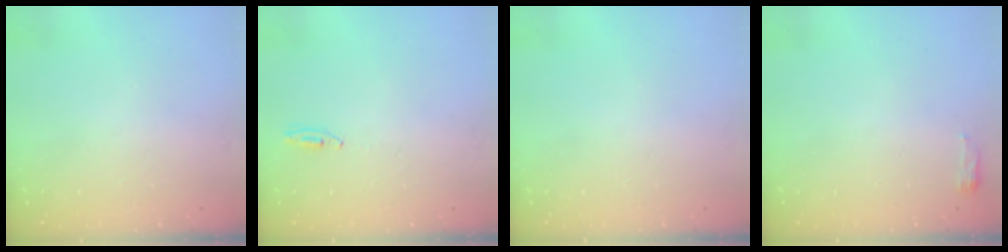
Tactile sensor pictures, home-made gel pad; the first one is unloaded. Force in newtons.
{"total": 2.7, "press": 2.5, "slide": 1.0}
{"total": 0.0}
{"total": 3.3, "press": 3.2, "slide": 1.0}